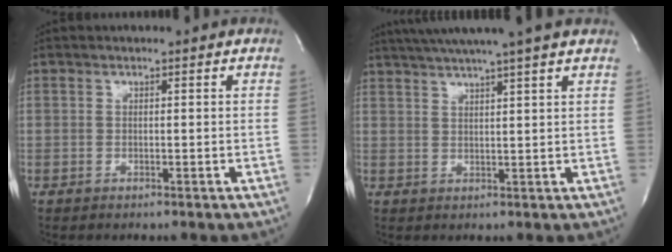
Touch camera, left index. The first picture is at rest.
{"total": 11.8, "force": [9.9, -0.9, 6.4], "torque": [-0.113, 0.019, 0.132]}